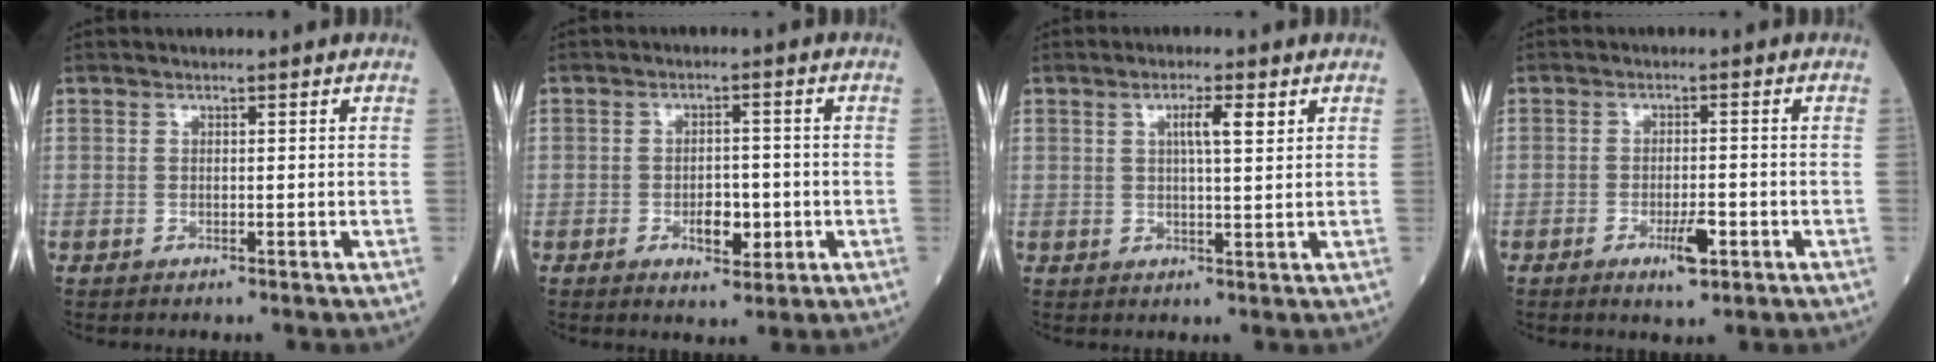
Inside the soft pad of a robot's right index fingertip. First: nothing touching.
{"total": 4.7, "force": [-1.3, 2.1, 4.0], "torque": [-0.062, 0.001, -0.015]}
{"total": 3.7, "force": [1.5, 0.4, 3.4], "torque": [-0.061, 0.004, 0.024]}
{"total": 4.0, "force": [-1.8, 0.9, 3.4], "torque": [-0.060, -0.001, -0.027]}